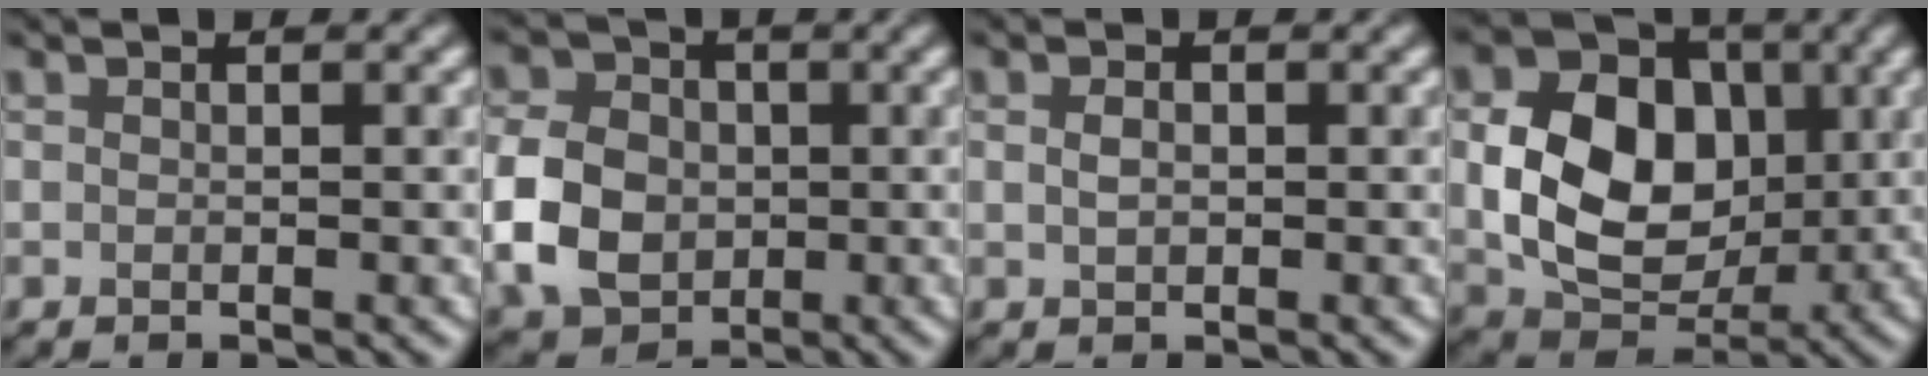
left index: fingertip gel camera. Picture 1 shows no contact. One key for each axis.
{"total": 6.5, "fx": -1.3, "fy": 5.3, "fz": 3.5, "tx": -0.079, "ty": -0.002, "tz": -0.033}
{"total": 0.8, "fx": 0.1, "fy": 0.6, "fz": 0.4, "tx": -0.009, "ty": 0.000, "tz": 0.005}
{"total": 8.9, "fx": 0.3, "fy": 6.9, "fz": 5.6, "tx": -0.107, "ty": -0.006, "tz": 0.009}